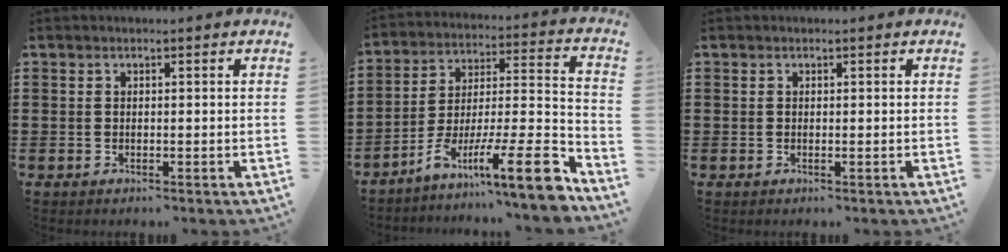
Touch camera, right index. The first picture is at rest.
{"total": 14.4, "force": [-9.6, 1.8, 10.5], "torque": [-0.167, 0.023, -0.170]}
{"total": 0.0}